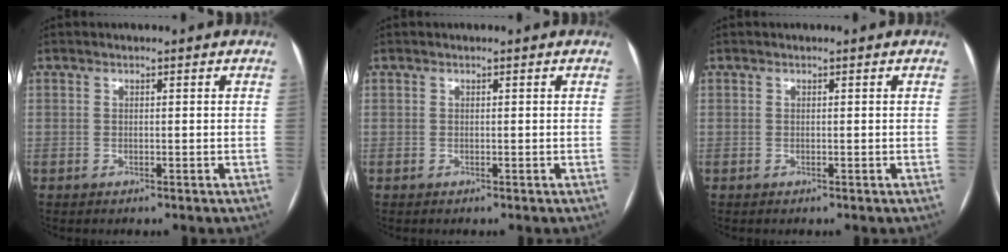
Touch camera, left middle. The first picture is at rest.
{"total": 0.0}
{"total": 0.0}